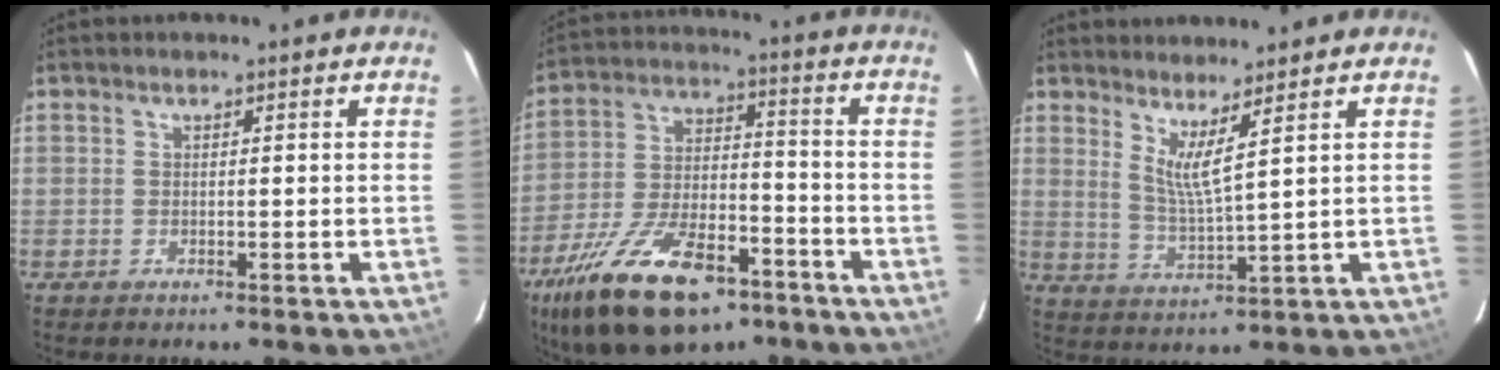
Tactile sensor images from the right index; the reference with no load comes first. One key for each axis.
{"total": 22.8, "fx": -14.4, "fy": 10.5, "fz": 14.3, "tx": -0.278, "ty": -0.015, "tz": -0.233}
{"total": 5.2, "fx": 3.6, "fy": -0.5, "fz": 3.7, "tx": -0.070, "ty": -0.014, "tz": 0.064}